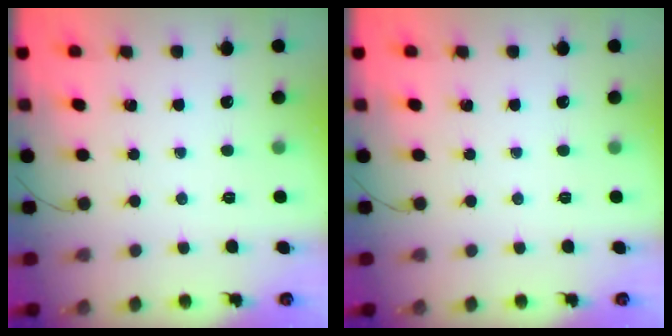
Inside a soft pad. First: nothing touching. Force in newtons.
{"total": 0.0}